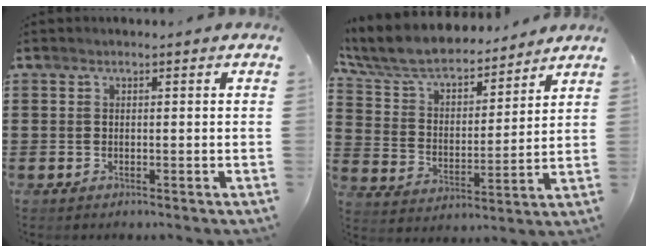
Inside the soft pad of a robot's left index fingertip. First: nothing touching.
{"total": 7.1, "force": [6.4, 1.8, 2.6], "torque": [-0.079, -0.040, 0.108]}